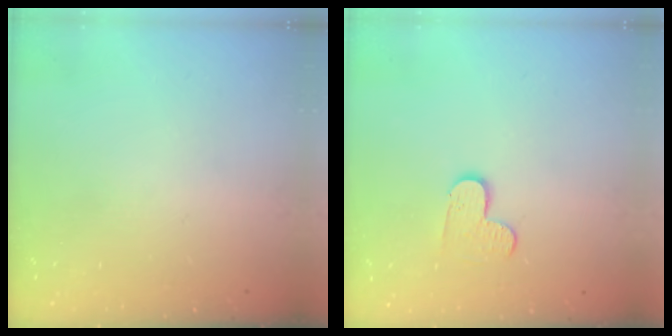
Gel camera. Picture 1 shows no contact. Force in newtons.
{"total": 4.8, "press": 4.8, "slide": 0.5}